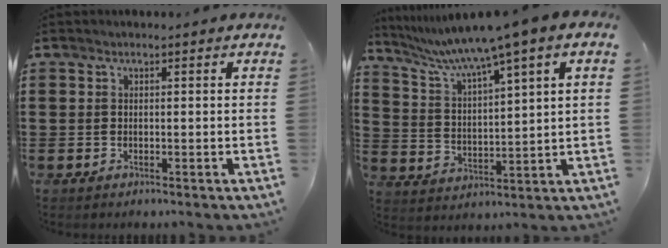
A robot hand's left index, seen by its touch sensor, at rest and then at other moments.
{"total": 6.9, "force": [5.4, -0.5, 4.4], "torque": [-0.107, -0.038, 0.084]}